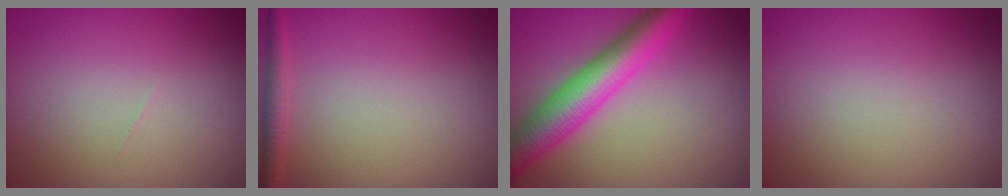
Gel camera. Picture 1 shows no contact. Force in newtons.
{"total": 1.7, "press": 1.7, "slide": 0.1}
{"total": 6.4, "press": 6.4, "slide": 0.1}
{"total": 0.0}